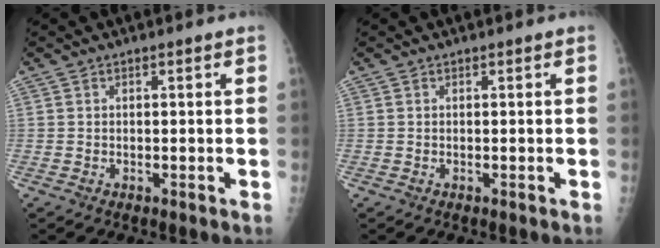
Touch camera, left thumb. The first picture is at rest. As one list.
[{"total": 0.0}]